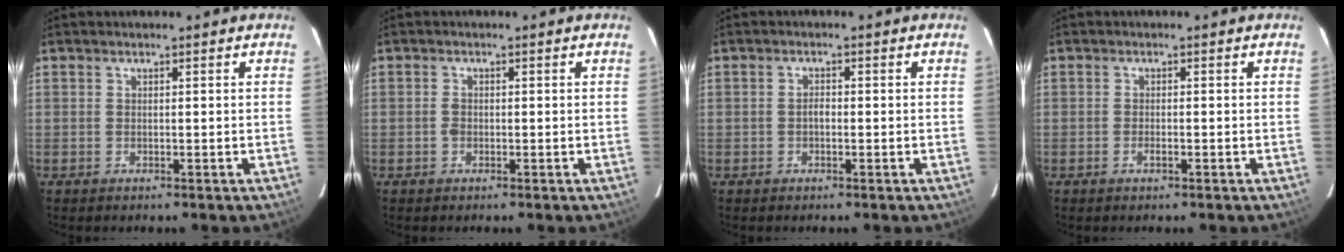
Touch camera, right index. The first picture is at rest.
{"total": 1.1, "force": [-0.4, 0.9, 0.6], "torque": [-0.011, 0.003, -0.009]}
{"total": 1.2, "force": [-0.4, 0.7, 0.9], "torque": [-0.016, 0.006, -0.008]}
{"total": 1.3, "force": [-0.7, 0.4, 1.0], "torque": [-0.023, 0.001, -0.014]}